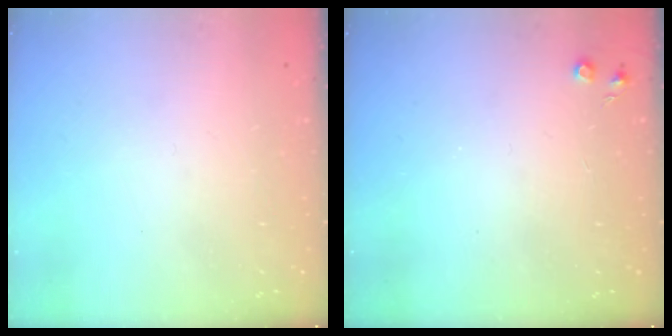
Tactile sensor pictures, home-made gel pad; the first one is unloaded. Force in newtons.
{"total": 3.5, "press": 3.4, "slide": 0.6}